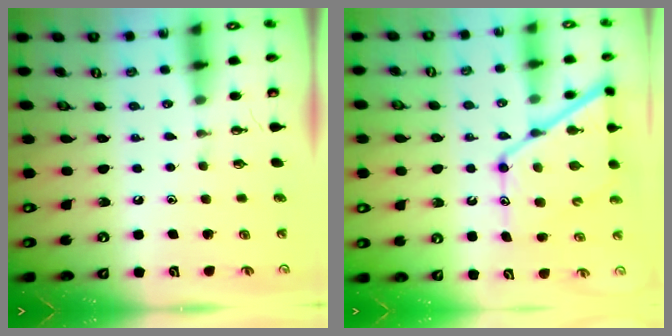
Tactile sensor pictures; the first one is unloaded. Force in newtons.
{"total": 14.8, "press": 14.8, "slide": 1.2}